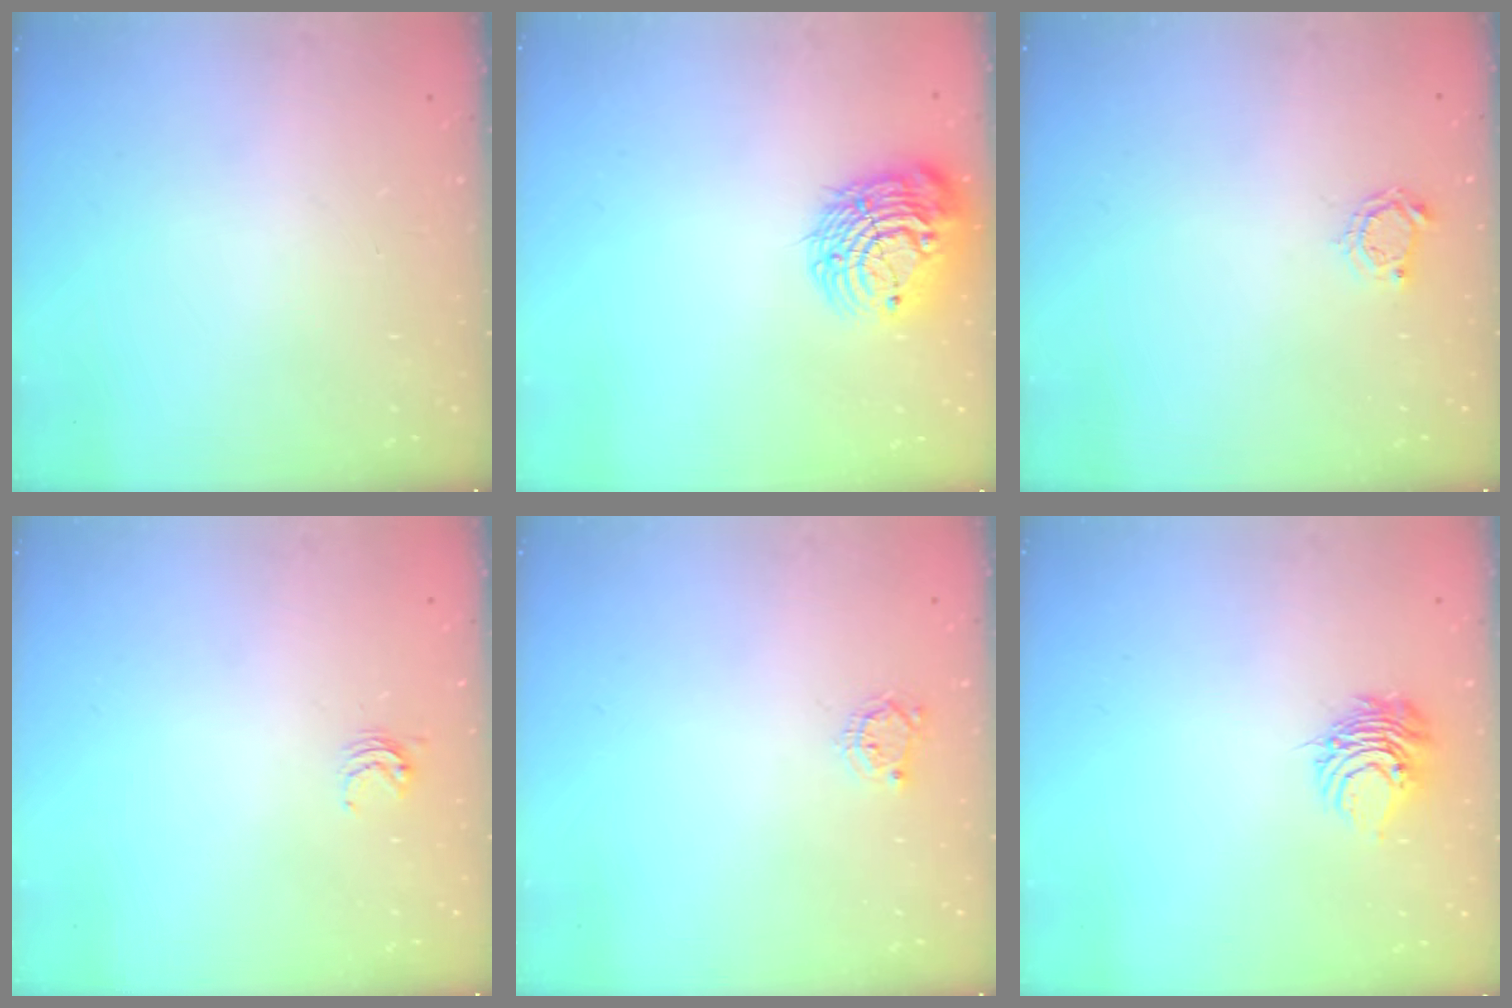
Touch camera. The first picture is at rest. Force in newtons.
{"total": 13.2, "press": 13.1, "slide": 1.5}
{"total": 4.1, "press": 4.0, "slide": 0.4}
{"total": 3.5, "press": 3.5, "slide": 0.4}
{"total": 3.4, "press": 3.4, "slide": 0.5}
{"total": 6.9, "press": 6.9, "slide": 0.5}